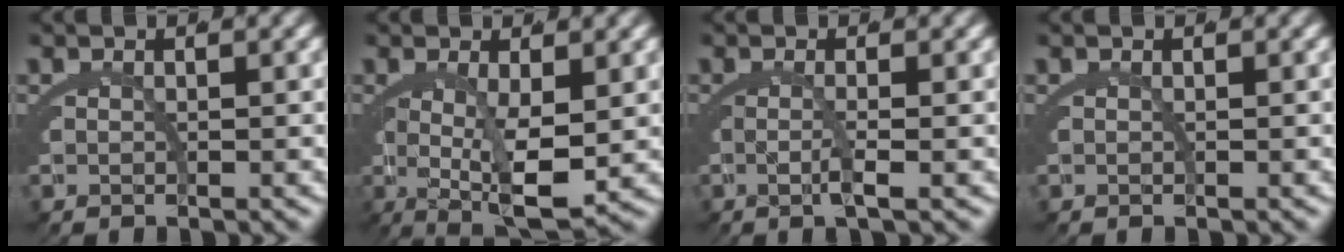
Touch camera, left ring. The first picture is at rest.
{"total": 6.4, "force": [-1.1, 1.8, 6.1], "torque": [-0.095, -0.029, 0.002]}
{"total": 2.4, "force": [0.0, 0.4, 2.3], "torque": [-0.043, -0.004, -0.002]}
{"total": 0.0}